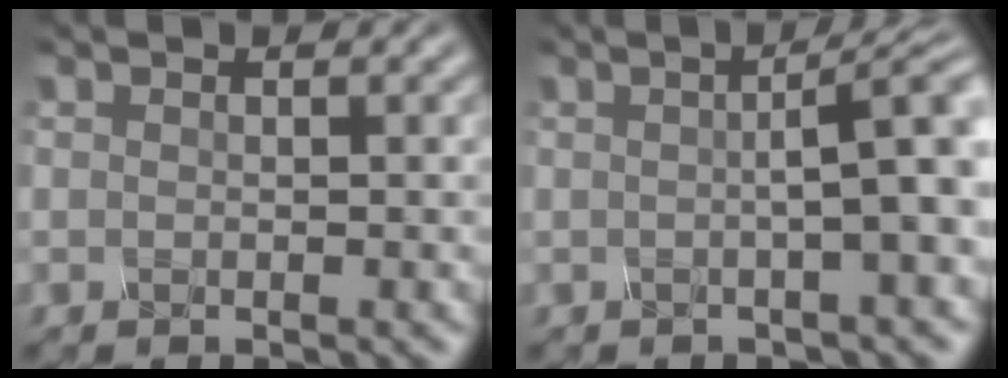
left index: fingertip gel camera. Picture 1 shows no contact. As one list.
[{"total": 5.5, "force": [0.3, 1.2, 5.4], "torque": [-0.058, 0.014, 0.004]}]